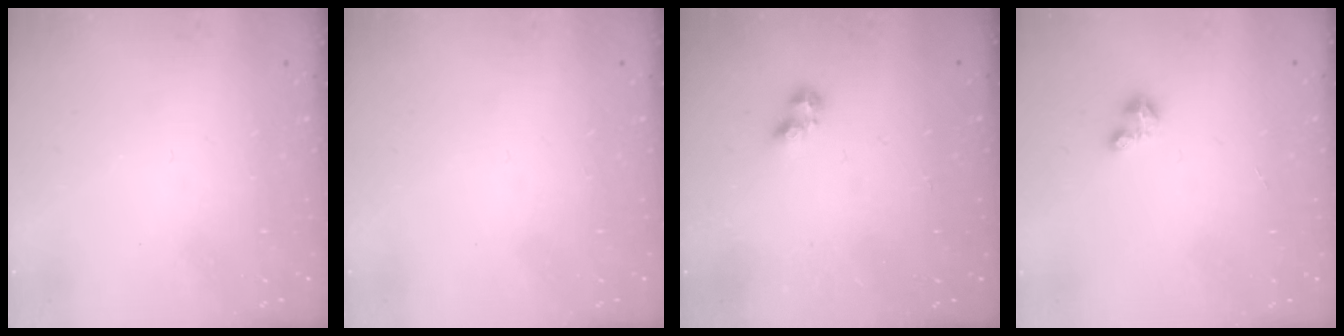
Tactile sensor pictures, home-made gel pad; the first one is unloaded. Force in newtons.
{"total": 0.0}
{"total": 2.8, "press": 2.7, "slide": 0.5}
{"total": 2.5, "press": 2.5, "slide": 0.3}